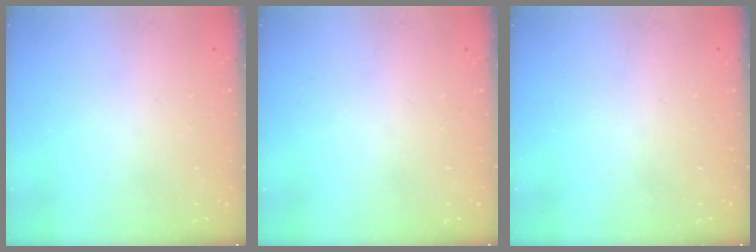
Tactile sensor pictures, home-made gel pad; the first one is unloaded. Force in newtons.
{"total": 0.0}
{"total": 0.0}